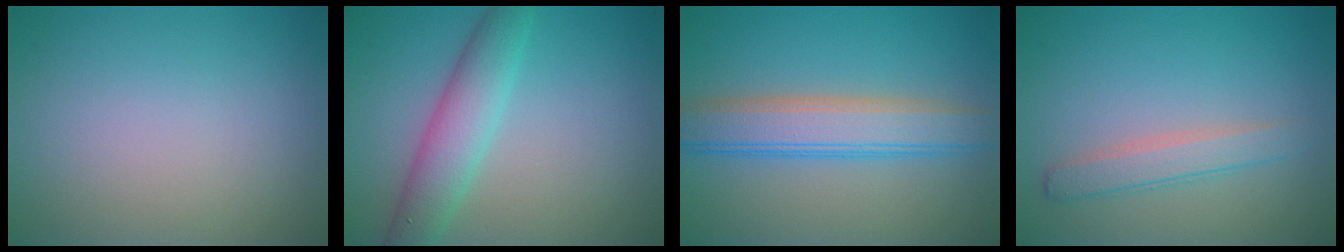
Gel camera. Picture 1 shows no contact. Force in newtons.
{"total": 4.5, "press": 4.5, "slide": 0.0}
{"total": 5.4, "press": 5.4, "slide": 0.2}
{"total": 2.2, "press": 2.2, "slide": 0.1}